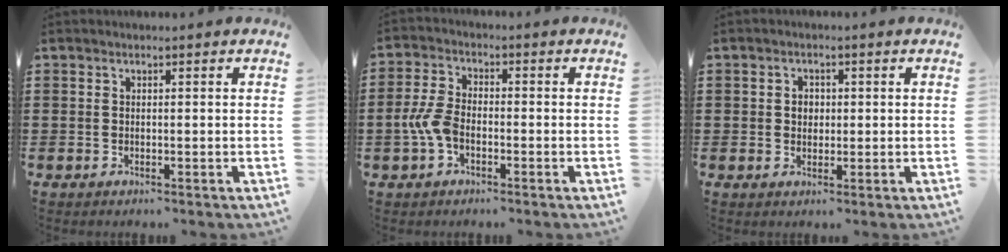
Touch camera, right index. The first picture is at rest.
{"total": 5.1, "force": [-1.6, 3.0, 3.8], "torque": [-0.109, -0.005, -0.040]}
{"total": 2.0, "force": [0.2, 1.7, 0.9], "torque": [-0.022, 0.010, 0.003]}